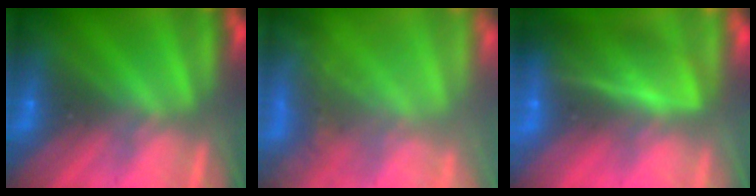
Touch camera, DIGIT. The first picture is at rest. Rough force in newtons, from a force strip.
{"total": 5.6}
{"total": 7.6}